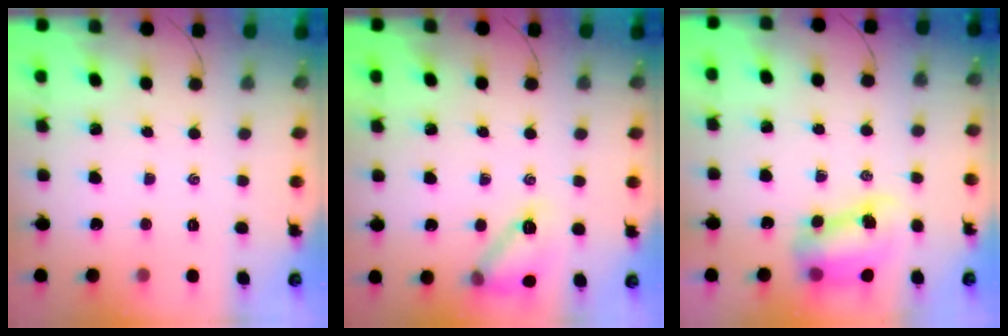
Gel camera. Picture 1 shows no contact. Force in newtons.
{"total": 12.0, "press": 11.9, "slide": 0.6}
{"total": 8.1, "press": 7.9, "slide": 1.3}